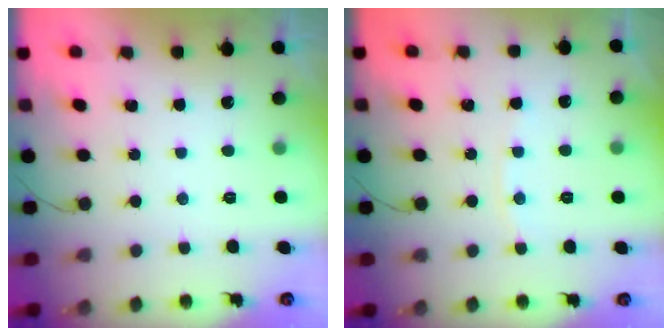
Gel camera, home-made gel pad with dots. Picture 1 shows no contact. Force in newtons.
{"total": 5.2, "press": 5.2, "slide": 0.6}